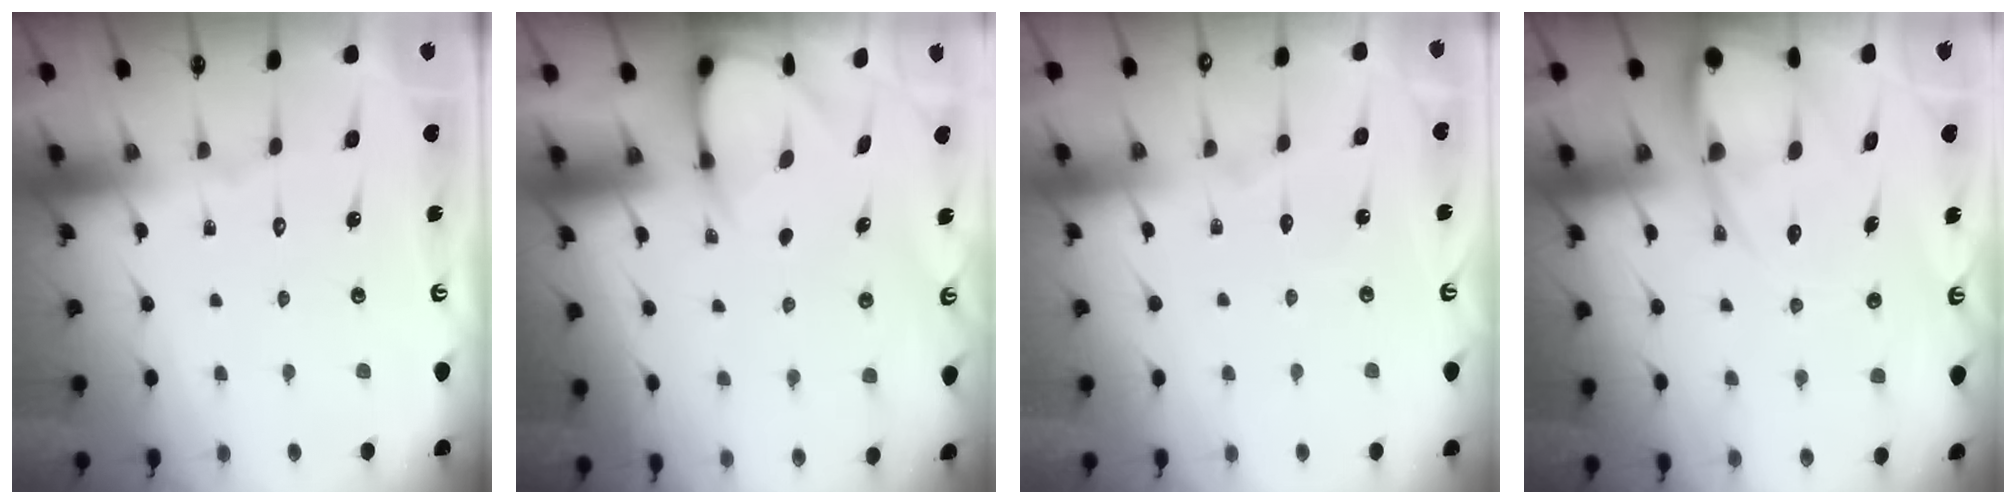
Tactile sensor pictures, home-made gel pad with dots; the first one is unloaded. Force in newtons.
{"total": 3.9, "press": 3.9, "slide": 0.4}
{"total": 2.6, "press": 2.6, "slide": 0.4}
{"total": 11.1, "press": 11.0, "slide": 1.2}